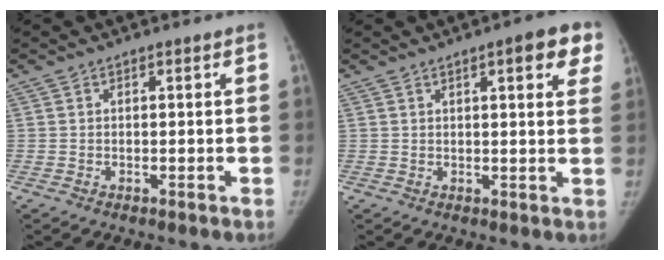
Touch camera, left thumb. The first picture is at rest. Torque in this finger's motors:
{"motor_torque": [0.01, 0.02, 0.02, 0.24, 0.01]}